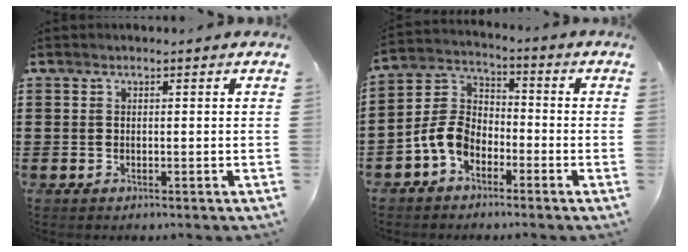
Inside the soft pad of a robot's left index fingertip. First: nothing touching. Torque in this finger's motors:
{"motor_torque": [1.14, 1.00, 0.48, 0.10]}